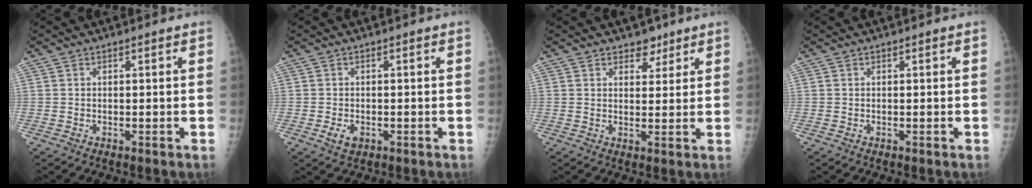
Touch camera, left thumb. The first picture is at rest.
{"total": 2.7, "force": [-0.9, 1.8, 1.7], "torque": [-0.028, -0.001, -0.010]}
{"total": 3.6, "force": [2.6, 2.2, 1.0], "torque": [0.007, -0.016, 0.039]}
{"total": 0.0}